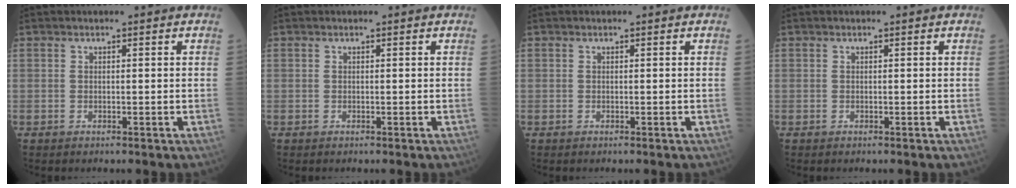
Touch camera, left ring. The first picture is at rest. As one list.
[{"total": 0.0}, {"total": 0.0}, {"total": 0.0}]